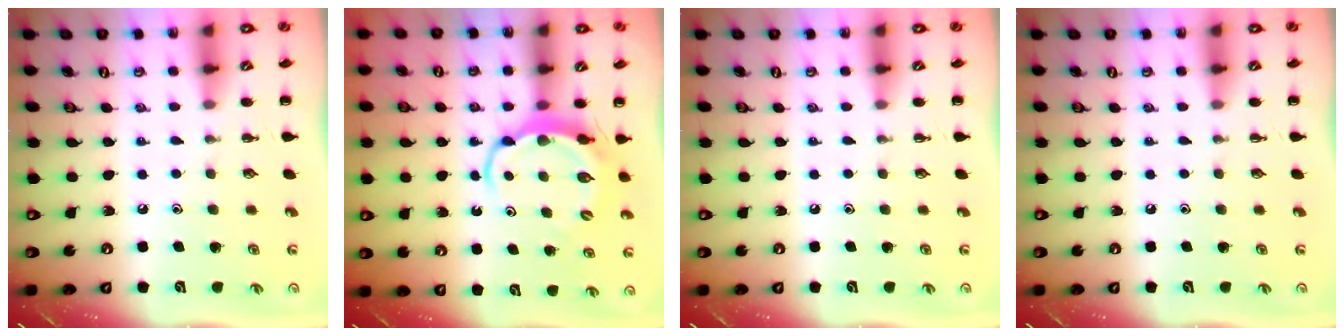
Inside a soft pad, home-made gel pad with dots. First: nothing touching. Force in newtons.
{"total": 5.9, "press": 5.9, "slide": 0.5}
{"total": 0.0}
{"total": 0.0}